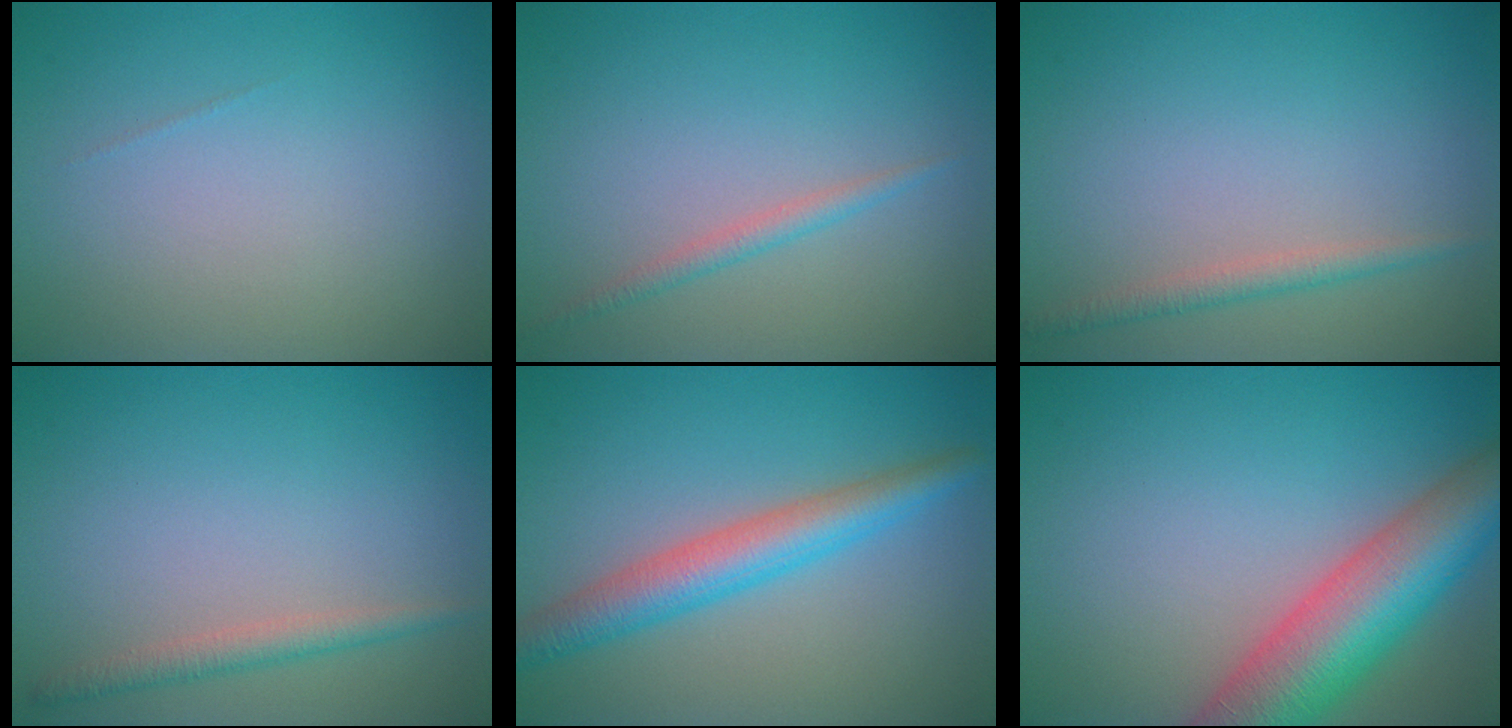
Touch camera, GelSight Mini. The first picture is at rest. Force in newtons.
{"total": 1.3, "press": 1.3, "slide": 0.1}
{"total": 1.7, "press": 1.7, "slide": 0.1}
{"total": 1.9, "press": 1.9, "slide": 0.0}
{"total": 4.7, "press": 4.7, "slide": 0.1}
{"total": 10.1, "press": 10.1, "slide": 0.4}